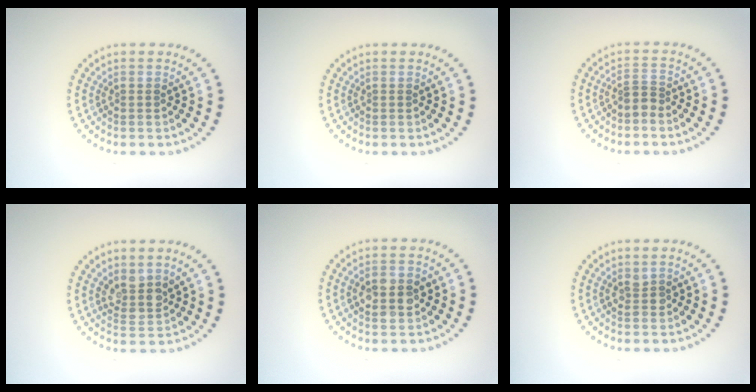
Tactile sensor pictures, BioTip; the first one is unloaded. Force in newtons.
{"total": 0.0}
{"total": 1.3, "press": 0.9, "slide": 1.0}
{"total": 2.5, "press": 2.0, "slide": 1.5}
{"total": 3.6, "press": 3.6, "slide": 0.1}
{"total": 1.0, "press": 0.9, "slide": 0.3}